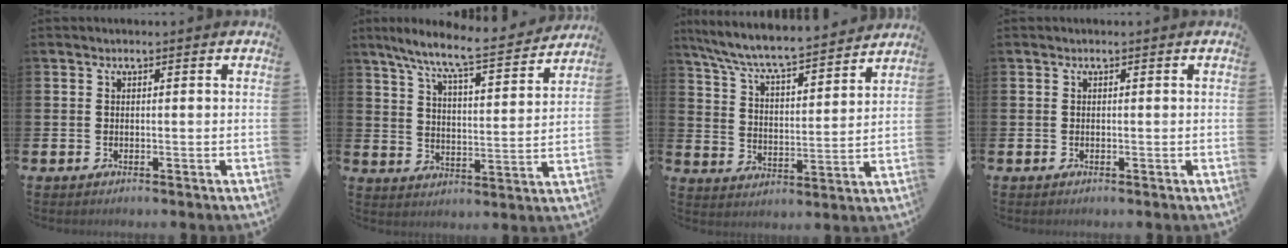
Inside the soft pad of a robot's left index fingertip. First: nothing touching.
{"total": 8.7, "force": [7.8, 0.5, 3.9], "torque": [-0.098, -0.053, 0.130]}
{"total": 7.6, "force": [7.2, 0.5, 2.3], "torque": [-0.078, -0.060, 0.123]}
{"total": 0.0}